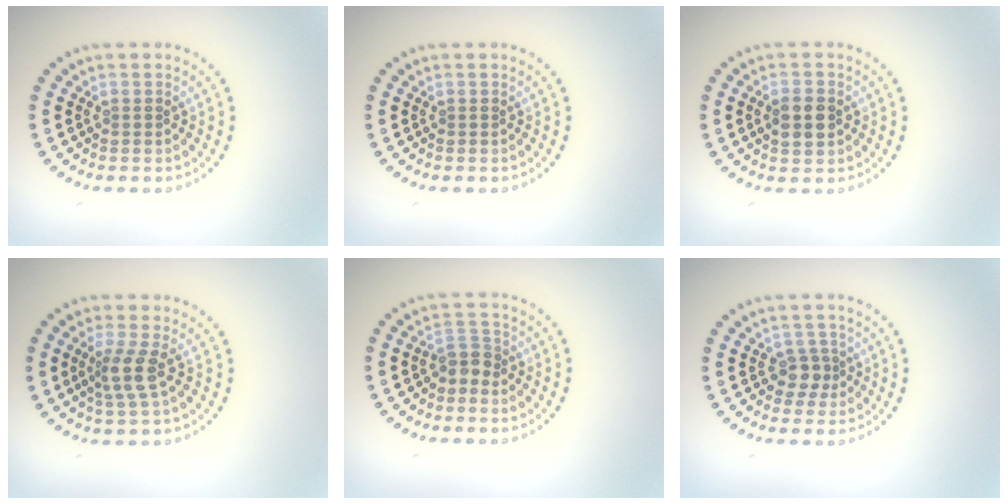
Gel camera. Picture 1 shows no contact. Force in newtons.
{"total": 0.0}
{"total": 2.8, "press": 2.8, "slide": 0.2}
{"total": 2.8, "press": 2.2, "slide": 1.7}
{"total": 1.9, "press": 1.6, "slide": 1.1}
{"total": 1.8, "press": 1.5, "slide": 1.0}